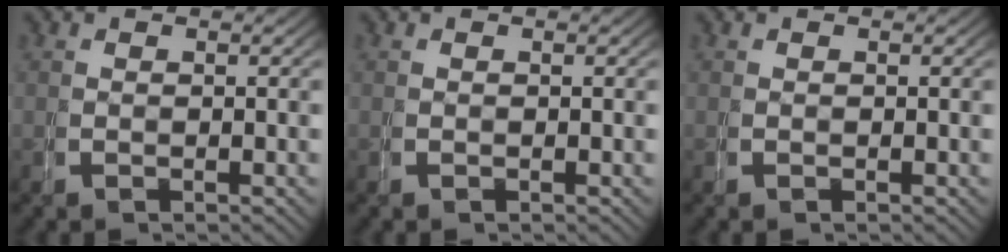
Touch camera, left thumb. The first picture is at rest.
{"total": 0.0}
{"total": 0.0}